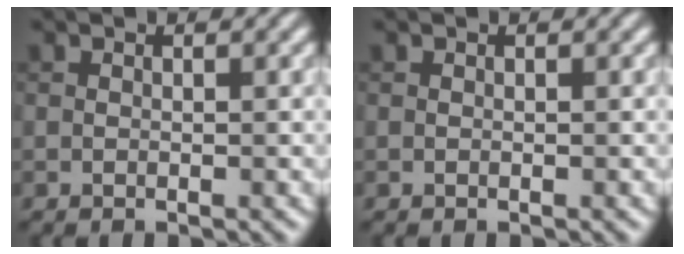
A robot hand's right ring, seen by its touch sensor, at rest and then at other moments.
{"total": 0.0}